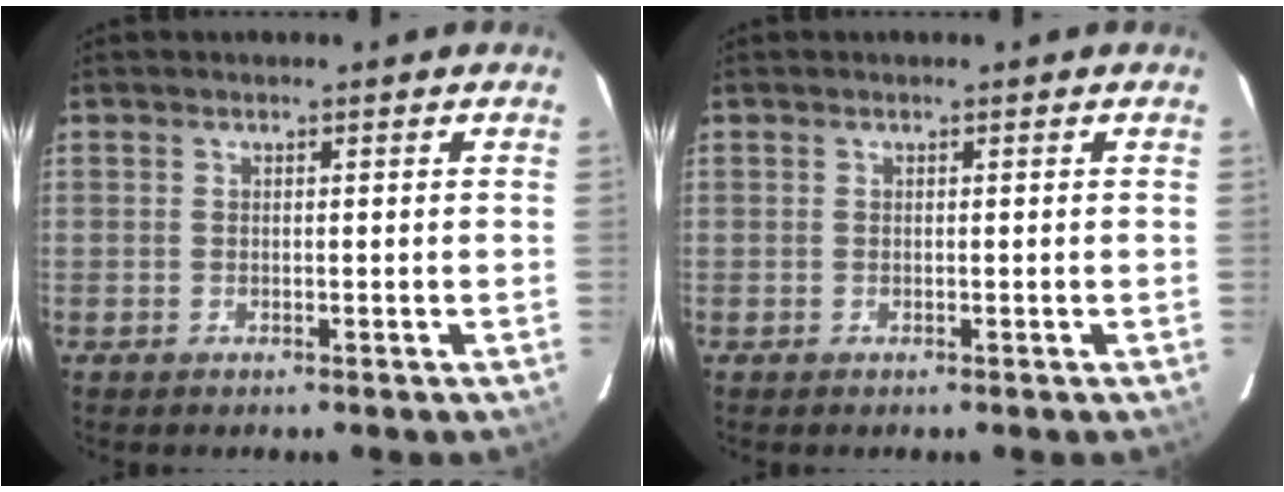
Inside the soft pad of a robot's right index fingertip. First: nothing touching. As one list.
[{"total": 0.0}]